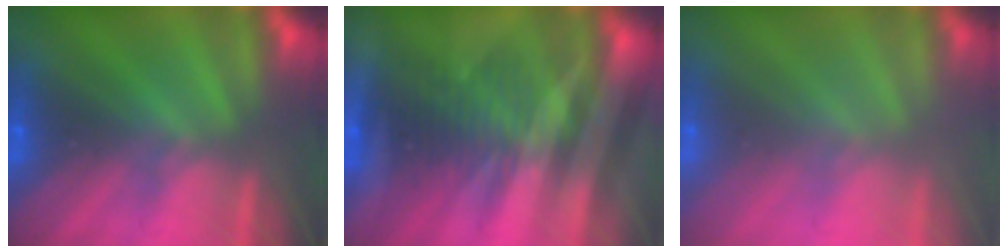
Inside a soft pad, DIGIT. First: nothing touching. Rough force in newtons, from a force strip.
{"total": 3.0}
{"total": 2.6}